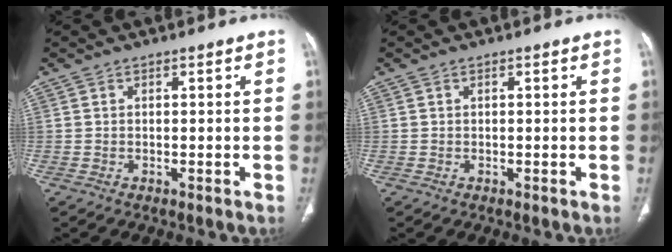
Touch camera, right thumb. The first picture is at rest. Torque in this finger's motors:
{"motor_torque": [-0.11, 0.18, -0.26, -0.06, 0.02]}